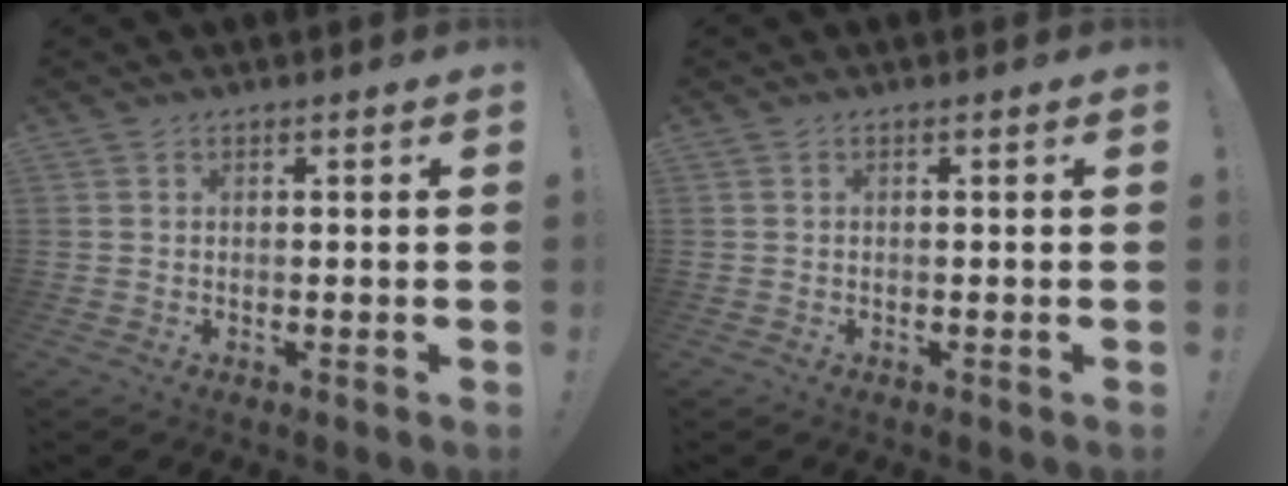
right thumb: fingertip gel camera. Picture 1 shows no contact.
{"total": 0.0}